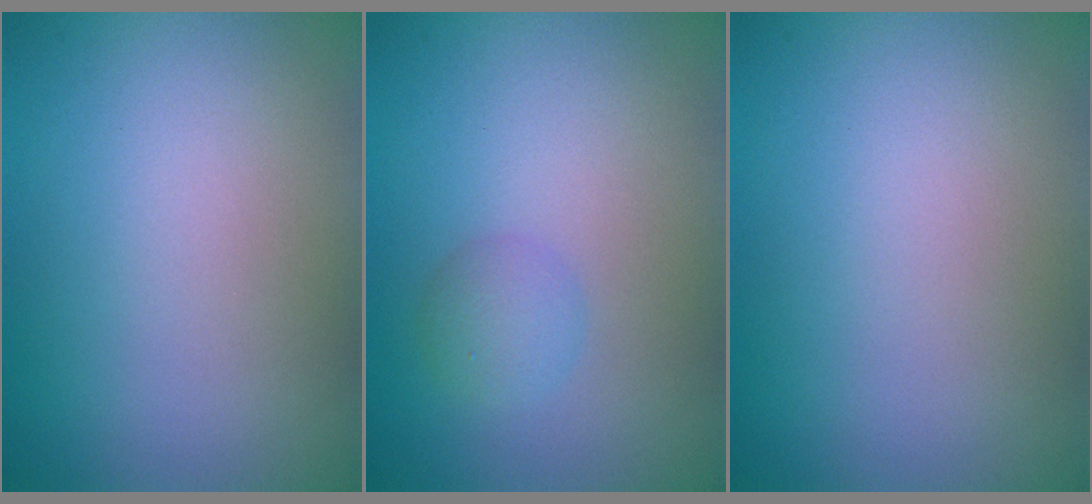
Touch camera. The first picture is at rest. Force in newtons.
{"total": 1.7, "press": 1.7, "slide": 0.0}
{"total": 0.0}